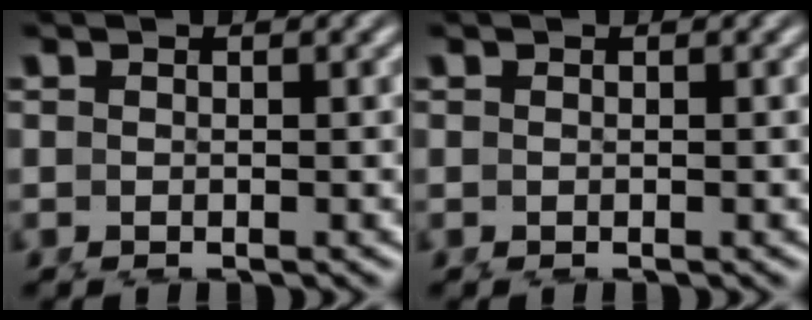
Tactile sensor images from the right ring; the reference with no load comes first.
{"total": 0.0}